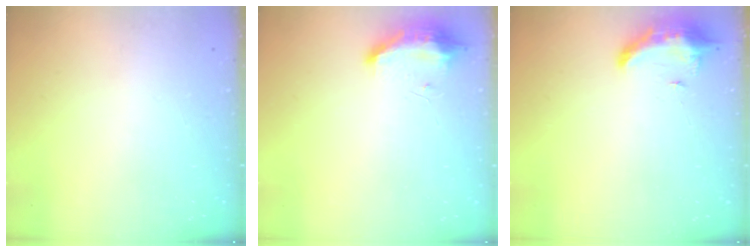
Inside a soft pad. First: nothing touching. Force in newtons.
{"total": 14.4, "press": 9.5, "slide": 10.8}
{"total": 8.2, "press": 8.1, "slide": 1.6}